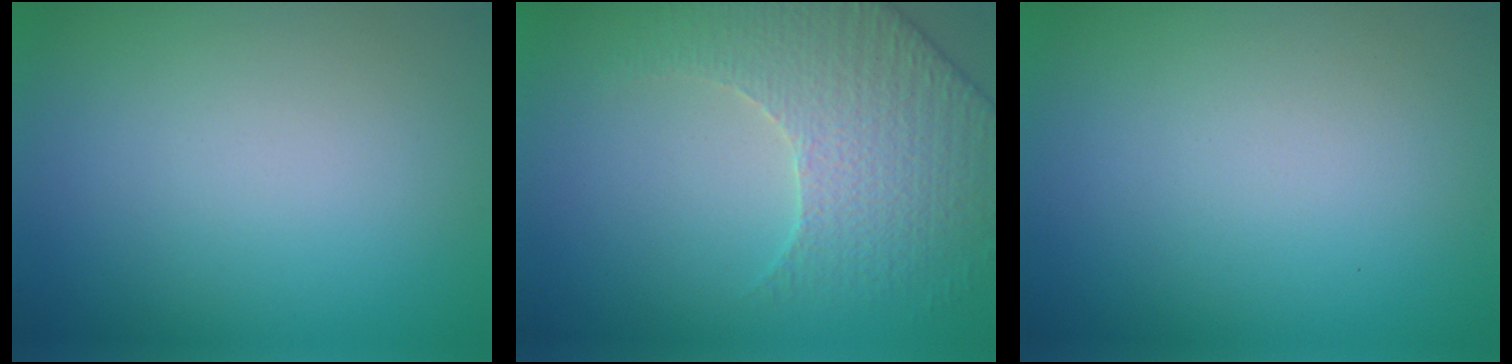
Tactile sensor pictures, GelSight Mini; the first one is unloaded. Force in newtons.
{"total": 4.3, "press": 4.2, "slide": 0.9}
{"total": 0.0}